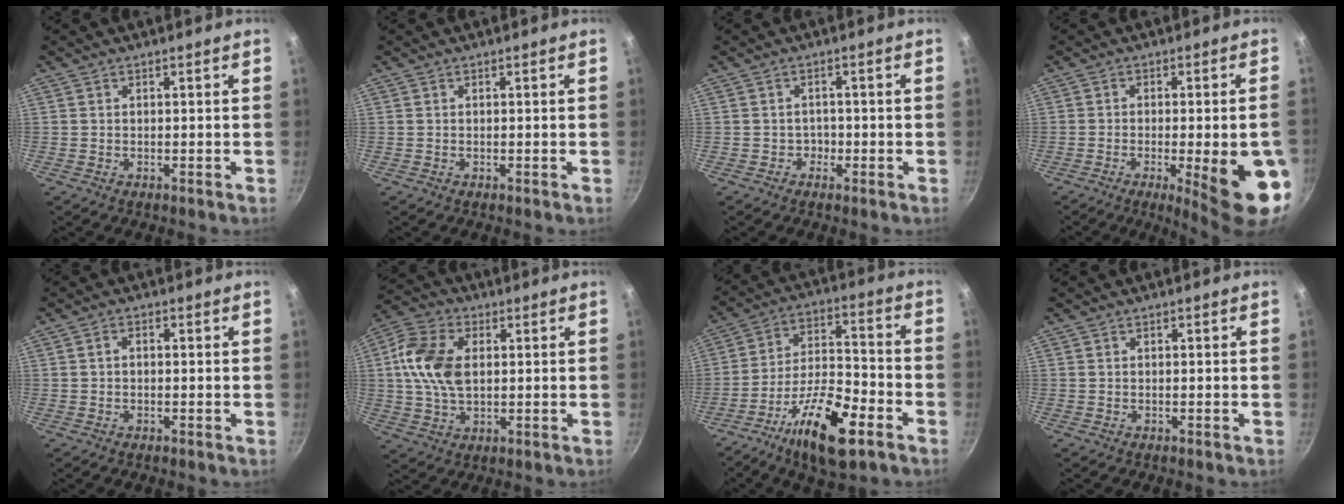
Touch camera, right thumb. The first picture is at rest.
{"total": 0.0}
{"total": 1.4, "force": [-0.7, 1.2, 0.2], "torque": [0.014, 0.009, -0.008]}
{"total": 14.8, "force": [-4.5, 3.4, 13.7], "torque": [-0.162, 0.005, -0.052]}
{"total": 1.2, "force": [0.0, 0.8, 0.9], "torque": [-0.021, 0.009, -0.002]}
{"total": 12.3, "force": [1.7, 7.8, 9.3], "torque": [-0.166, 0.010, 0.025]}
{"total": 17.2, "force": [-9.3, 5.8, 13.2], "torque": [-0.225, 0.048, -0.169]}
{"total": 0.0}